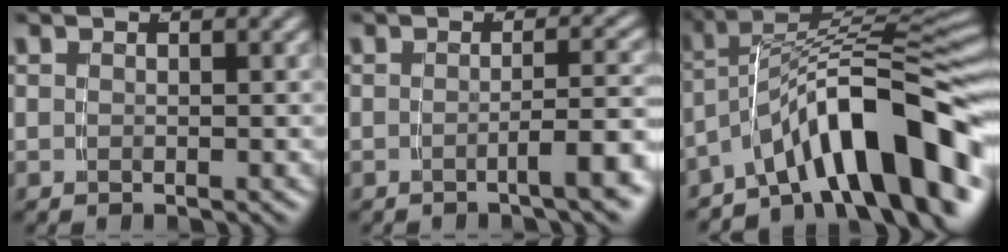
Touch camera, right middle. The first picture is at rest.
{"total": 3.2, "force": [-1.7, -0.1, 2.7], "torque": [-0.028, 0.007, -0.030]}
{"total": 12.4, "force": [-4.9, 6.1, 9.7], "torque": [-0.149, -0.011, -0.068]}